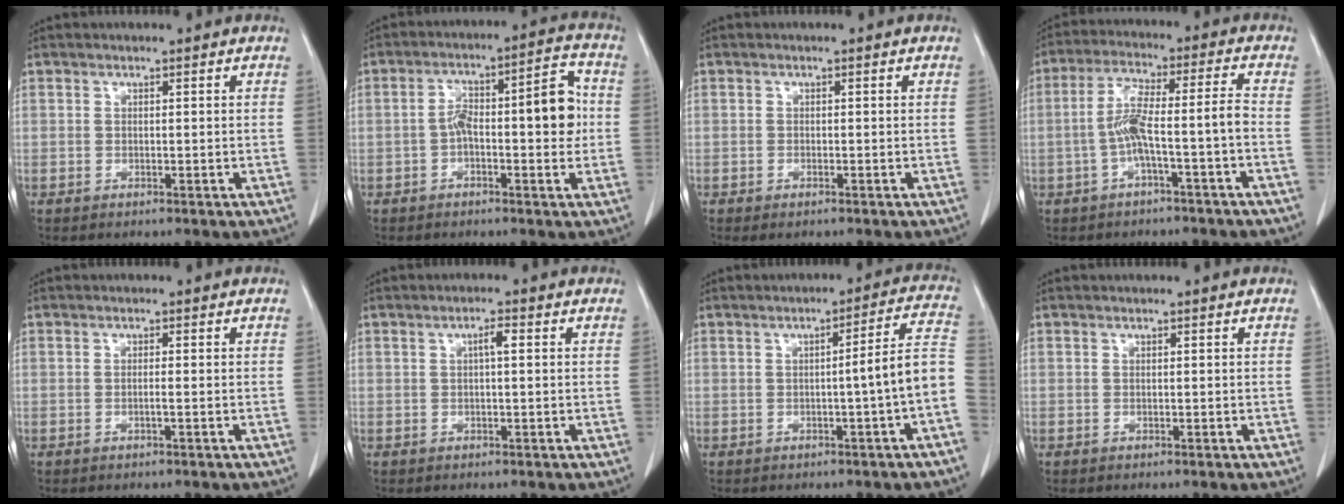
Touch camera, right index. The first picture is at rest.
{"total": 10.6, "force": [-0.7, 3.1, 10.1], "torque": [-0.151, 0.038, -0.012]}
{"total": 1.0, "force": [-0.7, 0.2, 0.6], "torque": [-0.011, -0.003, -0.007]}
{"total": 7.8, "force": [-2.4, 0.0, 7.4], "torque": [-0.145, 0.028, -0.041]}
{"total": 0.8, "force": [-0.3, -0.1, 0.8], "torque": [-0.014, 0.000, -0.005]}
{"total": 1.8, "force": [0.3, 0.2, 1.8], "torque": [-0.030, 0.005, 0.005]}
{"total": 7.4, "force": [-1.9, -1.0, 7.1], "torque": [-0.084, 0.017, -0.027]}
{"total": 0.0}